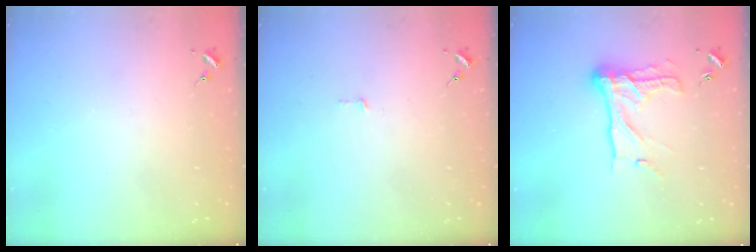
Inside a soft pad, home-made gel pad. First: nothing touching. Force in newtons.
{"total": 2.4, "press": 2.4, "slide": 0.2}
{"total": 16.7, "press": 16.7, "slide": 1.6}